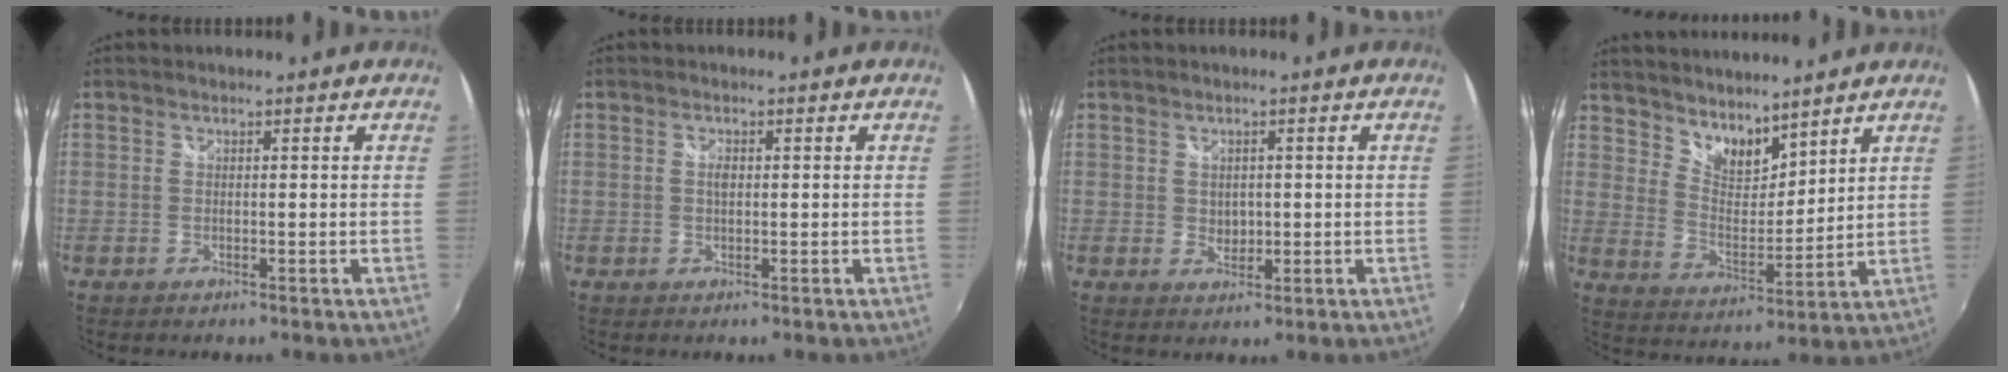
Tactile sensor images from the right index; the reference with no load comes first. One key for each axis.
{"total": 1.3, "fx": 0.1, "fy": 0.7, "fz": 1.1, "tx": -0.020, "ty": 0.003, "tz": 0.001}
{"total": 2.3, "fx": 0.2, "fy": 2.0, "fz": 1.2, "tx": -0.017, "ty": 0.003, "tz": 0.005}
{"total": 8.9, "fx": 7.5, "fy": 3.7, "fz": 2.9, "tx": -0.042, "ty": 0.002, "tz": 0.141}